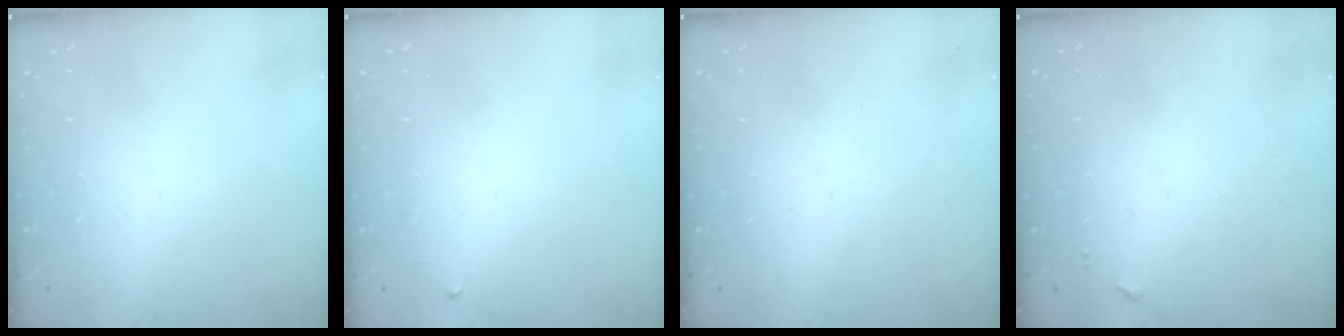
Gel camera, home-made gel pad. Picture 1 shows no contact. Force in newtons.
{"total": 2.4, "press": 2.3, "slide": 0.4}
{"total": 0.0}
{"total": 3.5, "press": 3.5, "slide": 0.4}